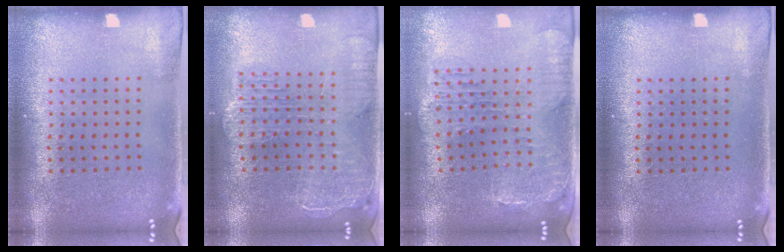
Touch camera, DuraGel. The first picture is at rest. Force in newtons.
{"total": 2.3, "press": 2.0, "slide": 1.1}
{"total": 1.4, "press": 1.4, "slide": 0.5}
{"total": 0.0}